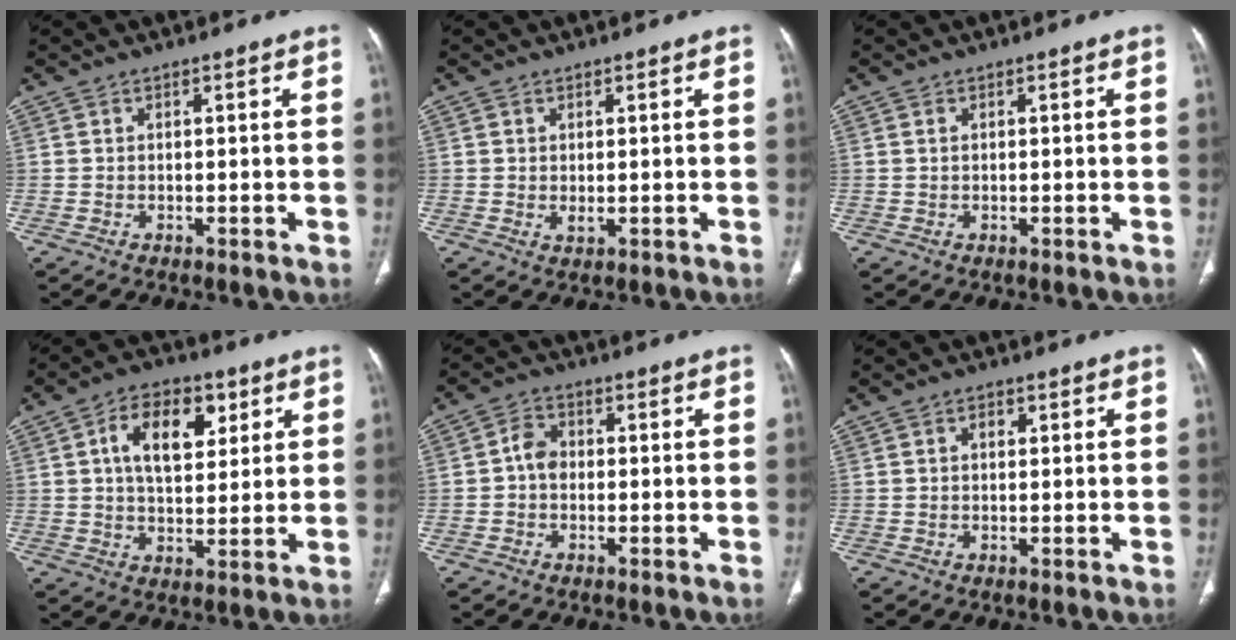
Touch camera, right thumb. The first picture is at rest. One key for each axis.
{"total": 1.2, "fx": 0.1, "fy": 0.6, "fz": 1.0, "tx": -0.019, "ty": -0.006, "tz": 0.006}
{"total": 0.7, "fx": 0.3, "fy": 0.4, "fz": 0.5, "tx": -0.012, "ty": 0.005, "tz": 0.007}
{"total": 12.0, "fx": 4.2, "fy": 7.0, "fz": 8.8, "tx": -0.115, "ty": -0.005, "tz": 0.068}
{"total": 3.8, "fx": -0.3, "fy": 3.0, "fz": 2.4, "tx": -0.033, "ty": 0.014, "tz": -0.012}
{"total": 1.9, "fx": 0.7, "fy": 1.2, "fz": 1.3, "tx": -0.019, "ty": 0.002, "tz": 0.010}